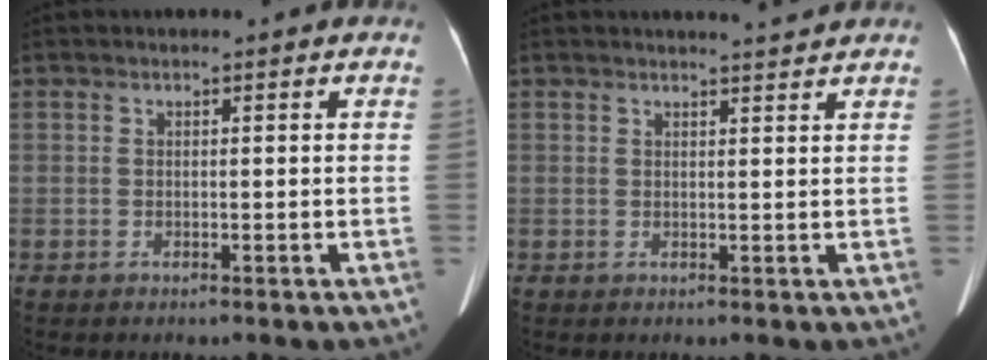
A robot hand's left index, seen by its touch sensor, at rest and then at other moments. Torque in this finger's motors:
{"motor_torque": [0.00, -0.31, -0.03, 0.01]}